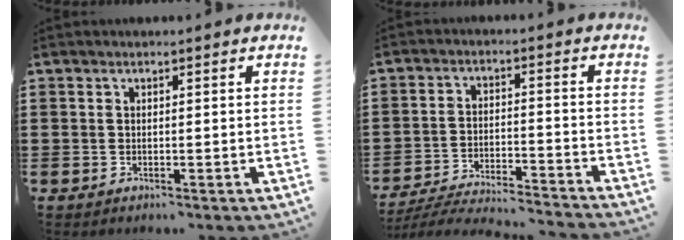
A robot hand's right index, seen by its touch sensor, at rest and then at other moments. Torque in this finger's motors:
{"motor_torque": [-0.51, 0.52, -0.41, -0.09]}